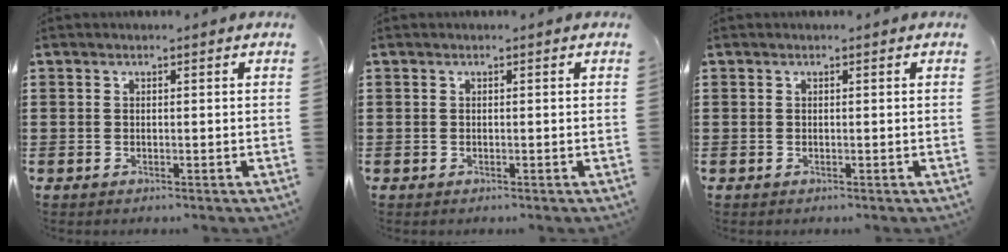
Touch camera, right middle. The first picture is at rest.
{"total": 0.0}
{"total": 0.0}